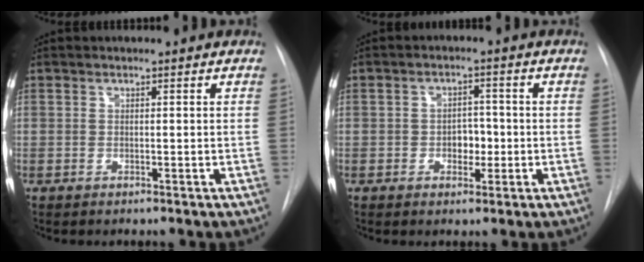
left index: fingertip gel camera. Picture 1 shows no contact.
{"total": 3.3, "force": [-0.7, 2.3, 2.4], "torque": [-0.028, 0.005, -0.007]}